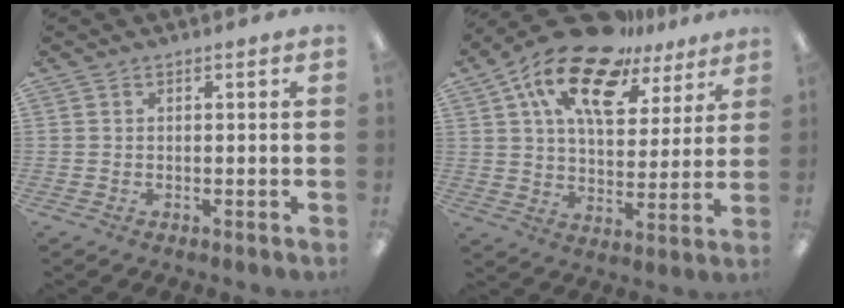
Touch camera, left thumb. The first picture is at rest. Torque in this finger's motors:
{"motor_torque": [0.47, 0.66, 1.33, -1.43, 0.40]}